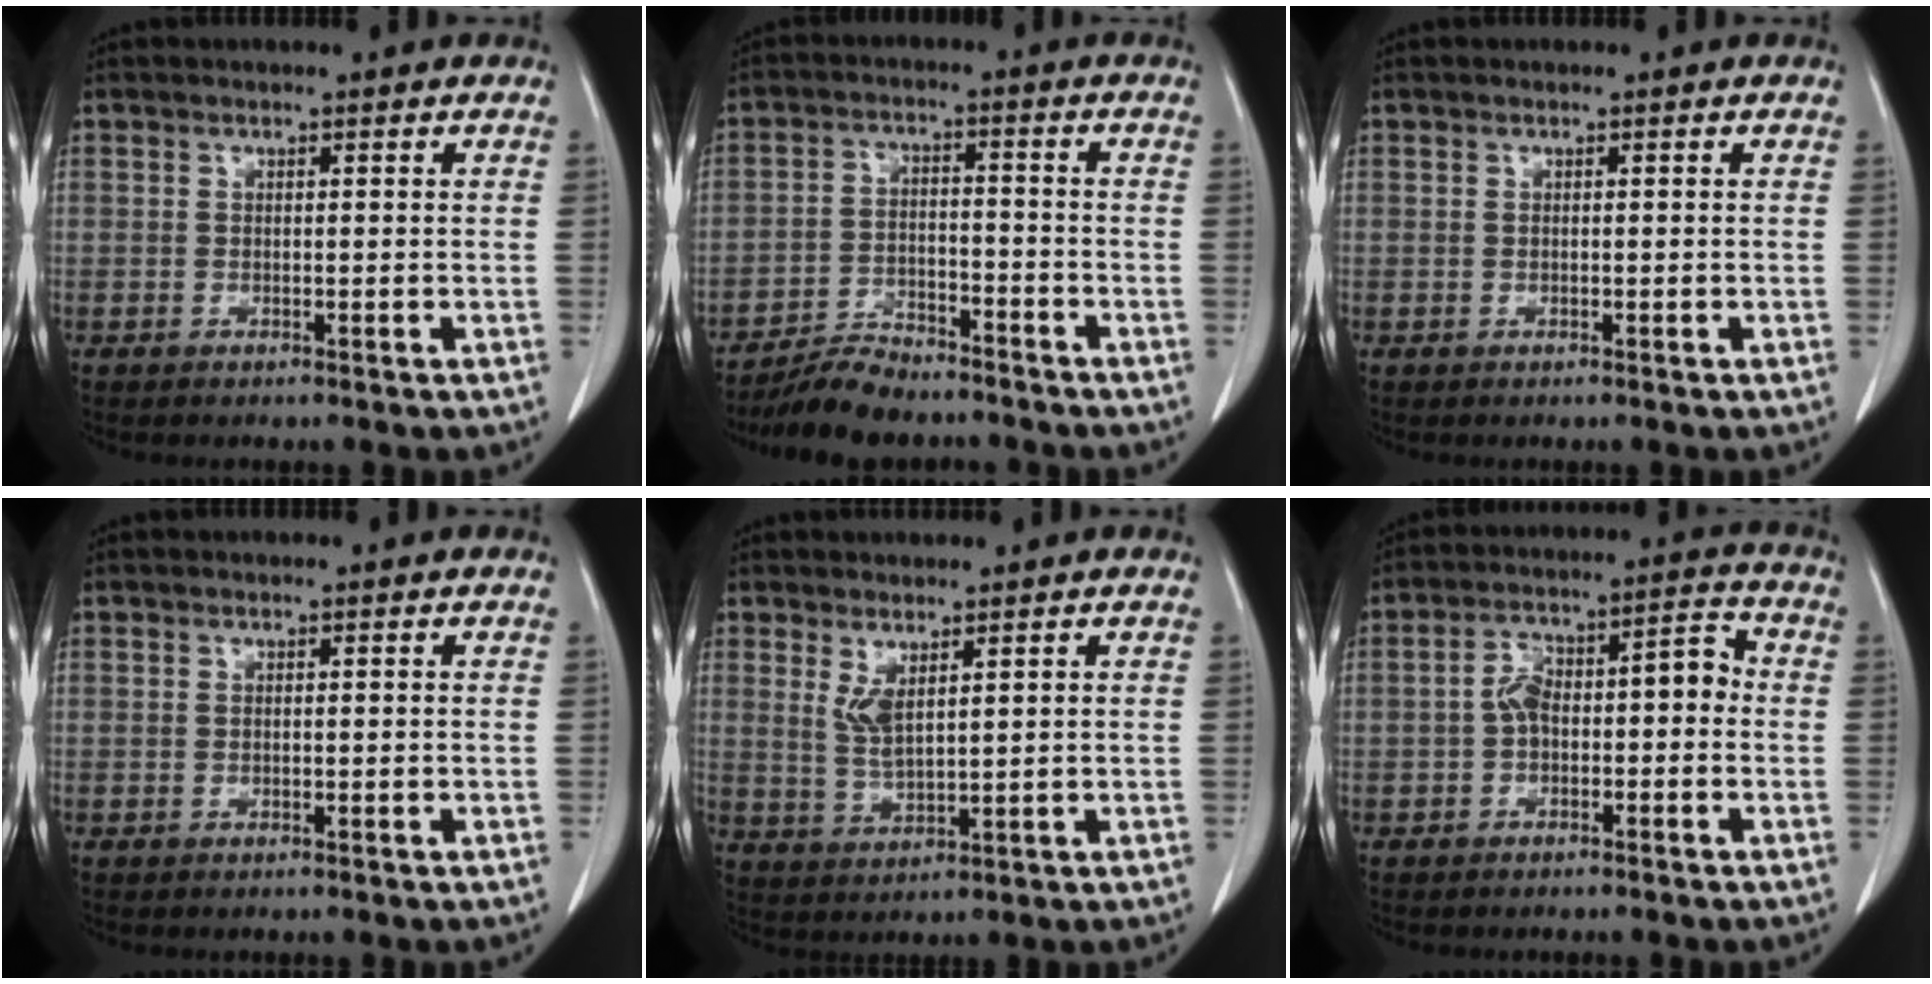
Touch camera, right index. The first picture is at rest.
{"total": 8.9, "force": [-8.0, 2.5, 3.0], "torque": [-0.053, -0.006, -0.141]}
{"total": 0.0}
{"total": 0.0}
{"total": 4.0, "force": [1.8, 1.3, 3.3], "torque": [-0.073, -0.004, 0.046]}
{"total": 8.5, "force": [-1.0, 4.0, 7.5], "torque": [-0.131, 0.052, -0.017]}